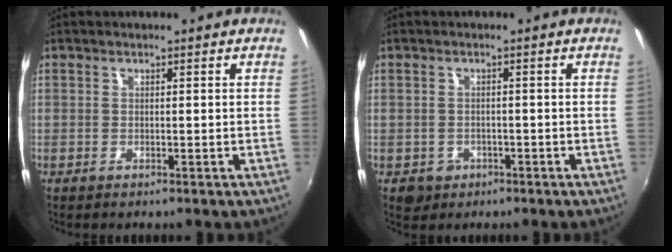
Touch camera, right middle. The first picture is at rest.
{"total": 3.6, "force": [-1.4, 3.2, 1.0], "torque": [-0.029, -0.004, -0.015]}